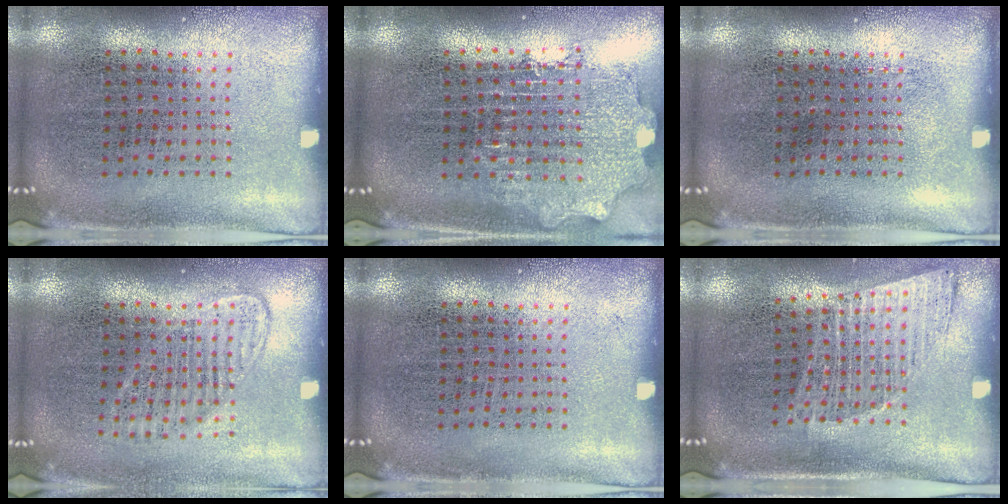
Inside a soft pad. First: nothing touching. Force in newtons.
{"total": 1.9, "press": 1.5, "slide": 1.2}
{"total": 0.0}
{"total": 1.4, "press": 1.2, "slide": 0.6}
{"total": 0.0}
{"total": 1.2, "press": 1.0, "slide": 0.6}